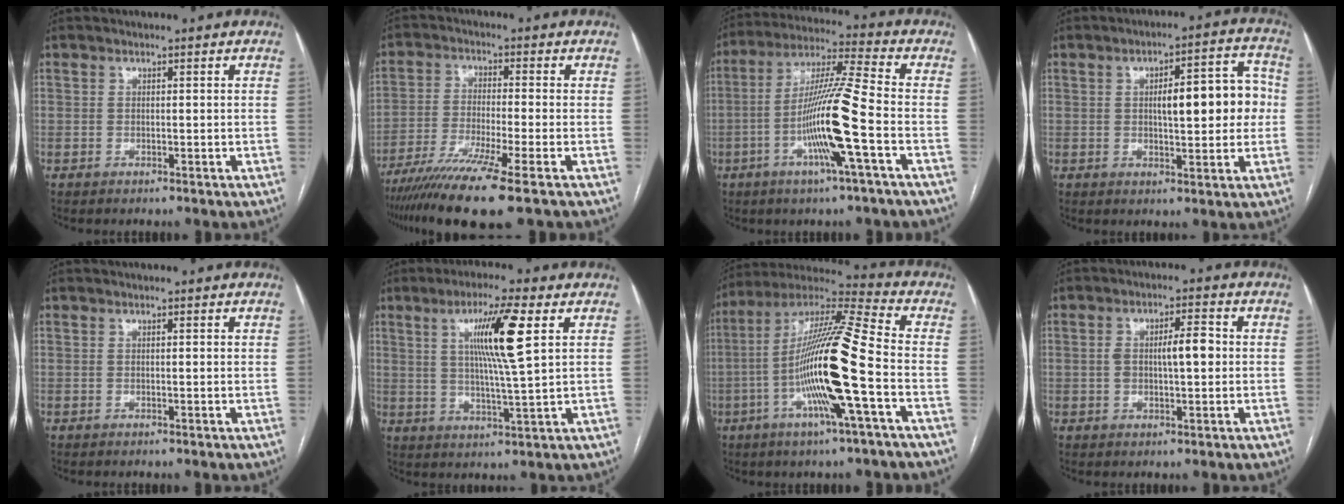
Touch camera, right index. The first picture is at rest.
{"total": 11.7, "force": [-8.1, -1.2, 8.4], "torque": [-0.149, -0.031, -0.135]}
{"total": 13.7, "force": [-4.1, -0.9, 13.0], "torque": [-0.250, -0.001, -0.083]}
{"total": 10.7, "force": [0.7, 3.1, 10.2], "torque": [-0.135, 0.029, 0.012]}
{"total": 0.5, "force": [0.2, 0.1, 0.5], "torque": [-0.010, 0.000, 0.000]}
{"total": 10.7, "force": [3.5, -0.4, 10.1], "torque": [-0.179, 0.000, 0.060]}
{"total": 18.7, "force": [-4.3, -0.1, 18.1], "torque": [-0.352, -0.004, -0.092]}
{"total": 5.9, "force": [0.3, 1.9, 5.6], "torque": [-0.100, 0.016, 0.008]}